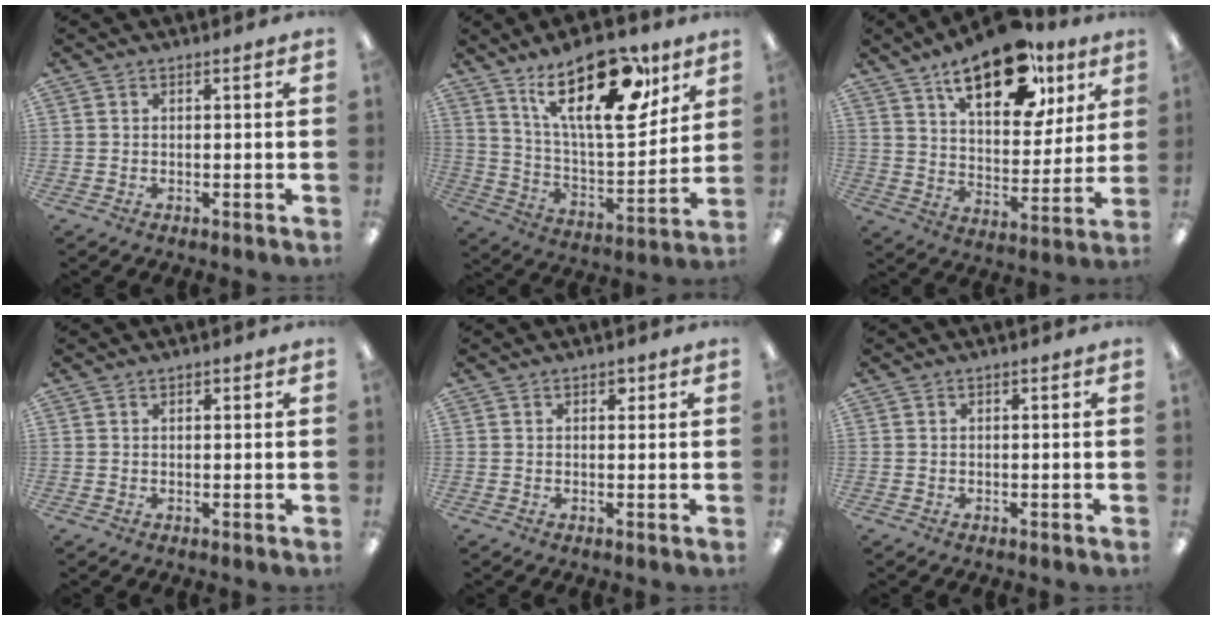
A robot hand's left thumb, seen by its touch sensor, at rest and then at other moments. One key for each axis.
{"total": 24.0, "fx": 14.3, "fy": 10.0, "fz": 16.5, "tx": -0.246, "ty": -0.081, "tz": 0.238}
{"total": 20.1, "fx": 13.0, "fy": 9.5, "fz": 12.2, "tx": -0.178, "ty": -0.057, "tz": 0.217}
{"total": 0.6, "fx": 0.4, "fy": 0.4, "fz": 0.3, "tx": -0.005, "ty": 0.003, "tz": 0.007}
{"total": 1.5, "fx": 0.9, "fy": 0.9, "fz": 0.8, "tx": -0.009, "ty": -0.001, "tz": 0.014}
{"total": 0.0}